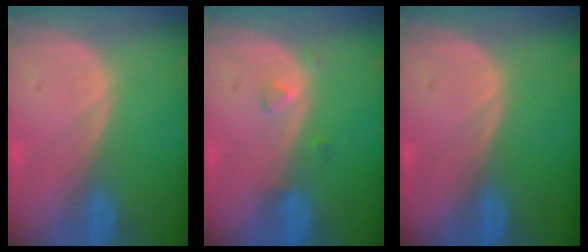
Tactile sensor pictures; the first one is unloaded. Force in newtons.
{"total": 1.5, "press": 1.5, "slide": 0.1}
{"total": 0.0}